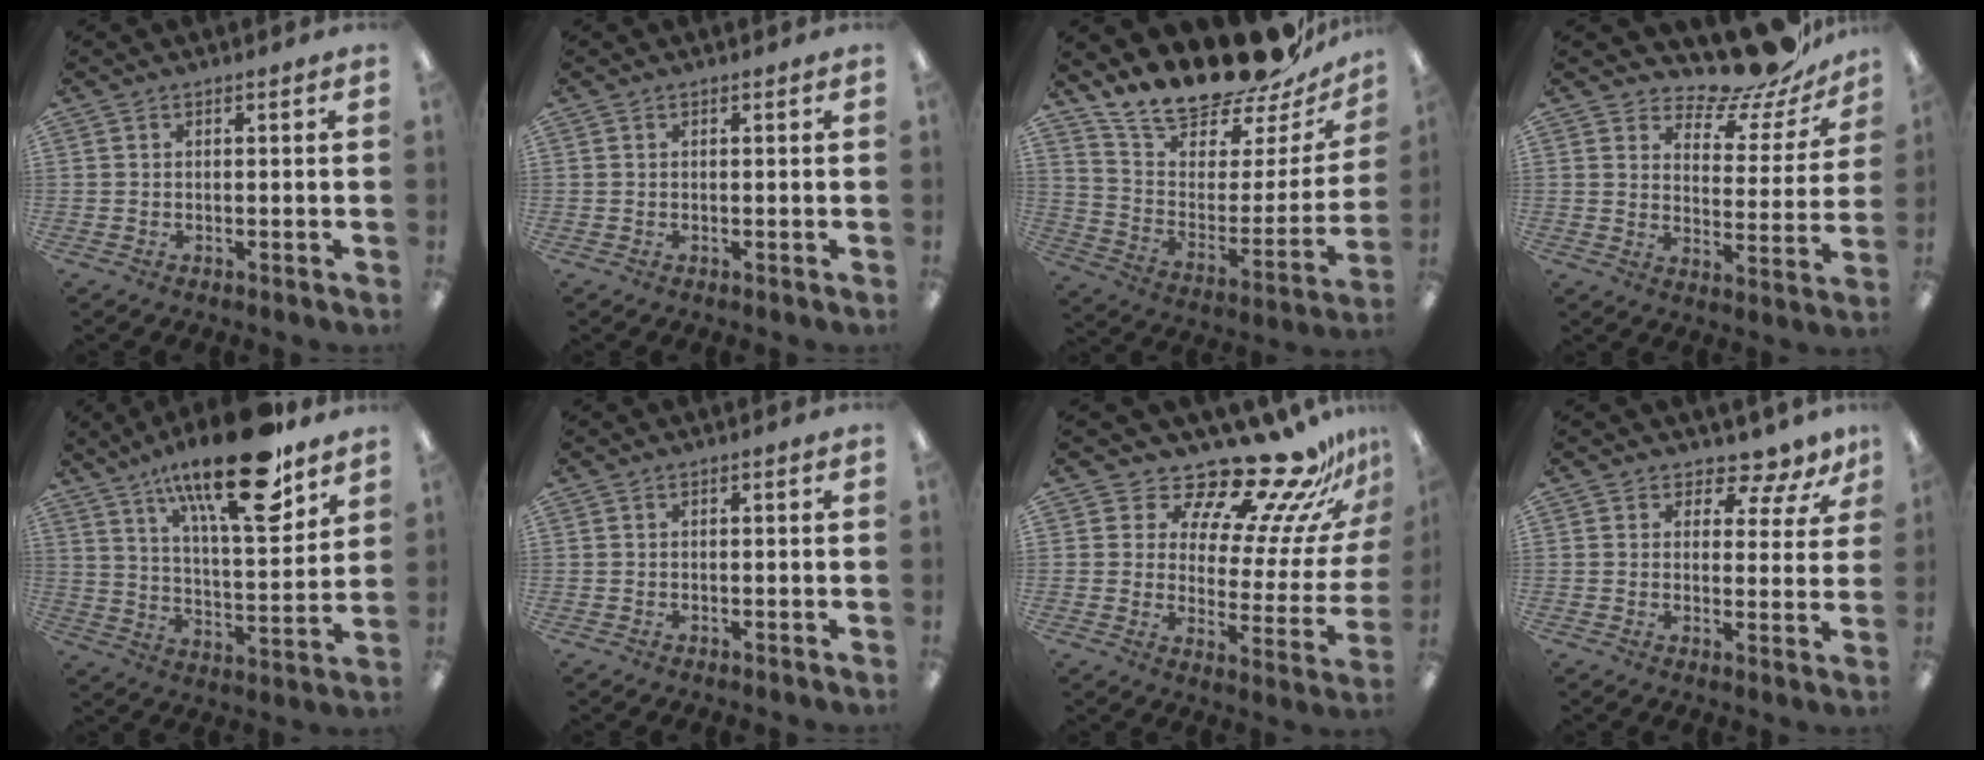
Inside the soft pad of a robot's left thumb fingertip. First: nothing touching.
{"total": 0.0}
{"total": 20.6, "force": [18.8, 5.3, 6.4], "torque": [-0.114, -0.159, 0.328]}
{"total": 13.6, "force": [12.4, 3.8, 4.2], "torque": [-0.063, -0.105, 0.215]}
{"total": 23.4, "force": [15.2, 7.0, 16.3], "torque": [-0.257, -0.084, 0.245]}
{"total": 0.0}
{"total": 18.7, "force": [16.6, 4.5, 7.3], "torque": [-0.113, -0.146, 0.274]}
{"total": 6.4, "force": [5.2, 2.5, 2.5], "torque": [-0.030, -0.040, 0.091]}